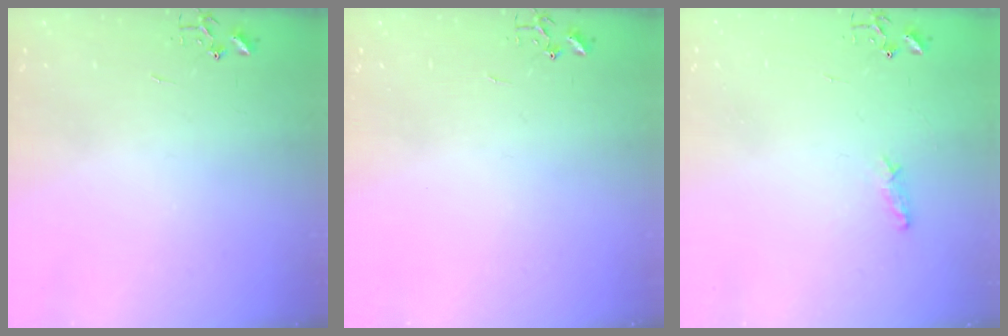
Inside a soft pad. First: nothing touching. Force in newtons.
{"total": 0.0}
{"total": 5.9, "press": 5.8, "slide": 0.7}